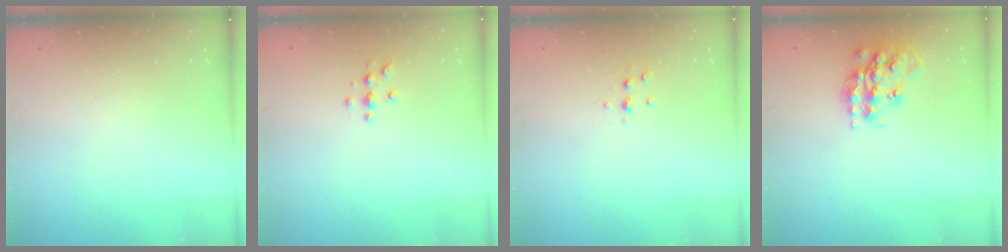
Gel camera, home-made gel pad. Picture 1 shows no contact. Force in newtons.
{"total": 4.0, "press": 4.0, "slide": 0.5}
{"total": 4.7, "press": 4.6, "slide": 1.0}
{"total": 17.3, "press": 17.3, "slide": 1.2}